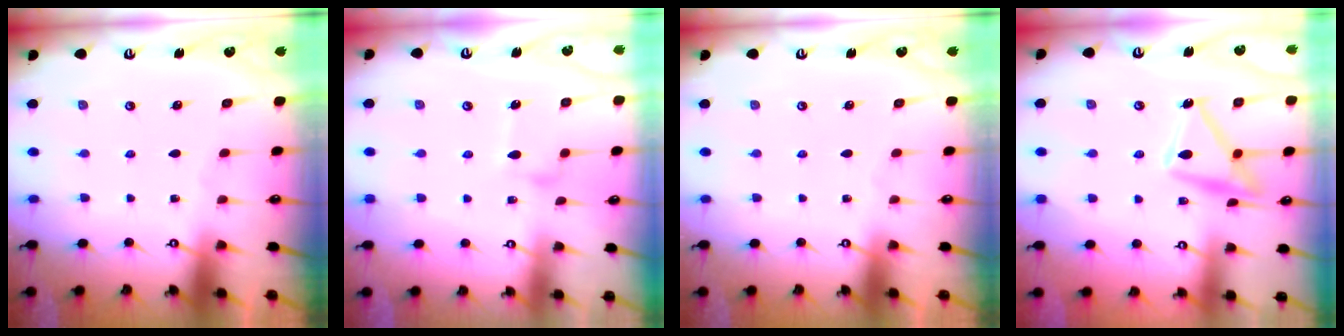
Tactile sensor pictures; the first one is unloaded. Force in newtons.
{"total": 9.8, "press": 9.8, "slide": 0.1}
{"total": 0.0}
{"total": 15.2, "press": 15.2, "slide": 0.9}